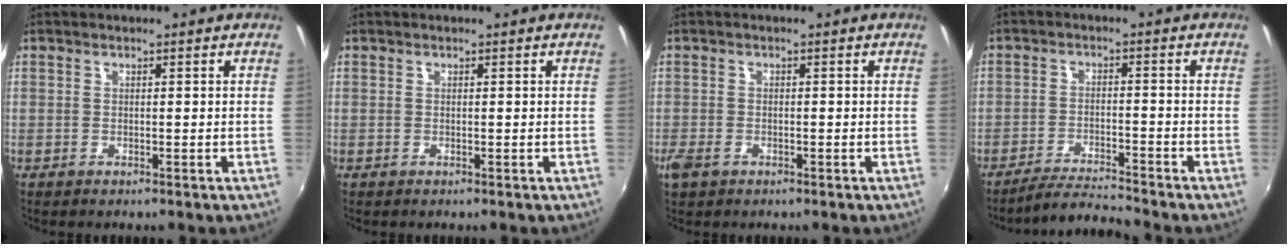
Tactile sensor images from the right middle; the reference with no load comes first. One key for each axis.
{"total": 0.0}
{"total": 2.9, "fx": -1.8, "fy": 1.7, "fz": 1.6, "tx": -0.034, "ty": -0.009, "tz": -0.033}
{"total": 5.5, "fx": -5.4, "fy": -0.6, "fz": 0.8, "tx": -0.041, "ty": 0.008, "tz": -0.096}